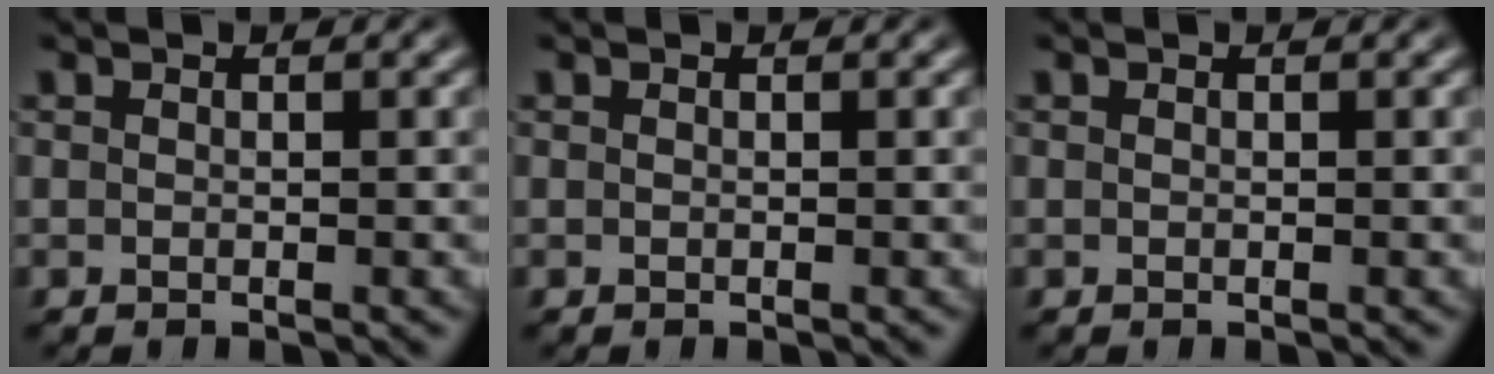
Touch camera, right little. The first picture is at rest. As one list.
[{"total": 0.0}, {"total": 0.0}]